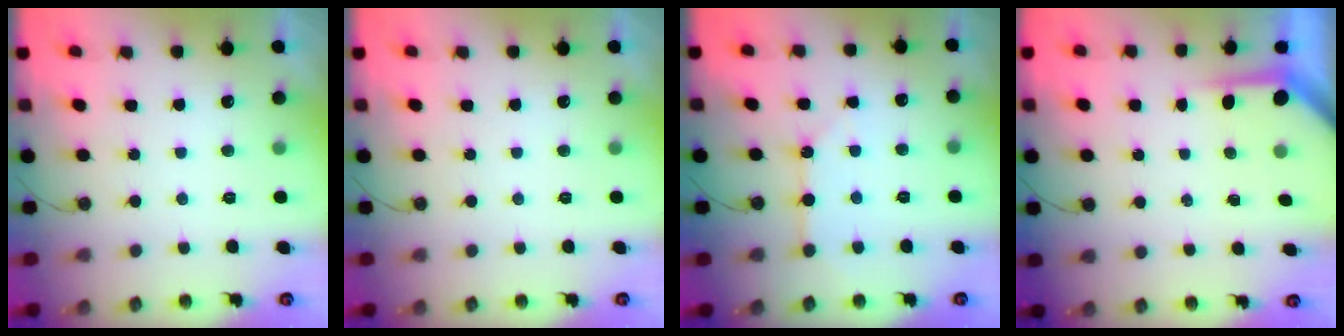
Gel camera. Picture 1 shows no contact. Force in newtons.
{"total": 0.0}
{"total": 4.0, "press": 4.0, "slide": 0.4}
{"total": 3.8, "press": 3.8, "slide": 0.4}